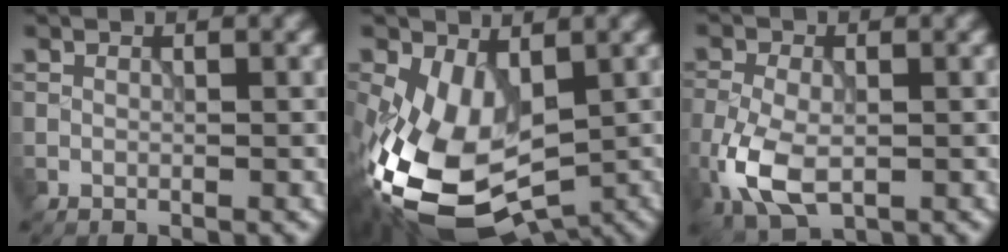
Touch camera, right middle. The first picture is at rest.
{"total": 11.7, "force": [-2.3, 6.9, 9.1], "torque": [-0.199, -0.029, -0.027]}
{"total": 5.8, "force": [-1.9, 3.3, 4.4], "torque": [-0.108, -0.012, -0.036]}